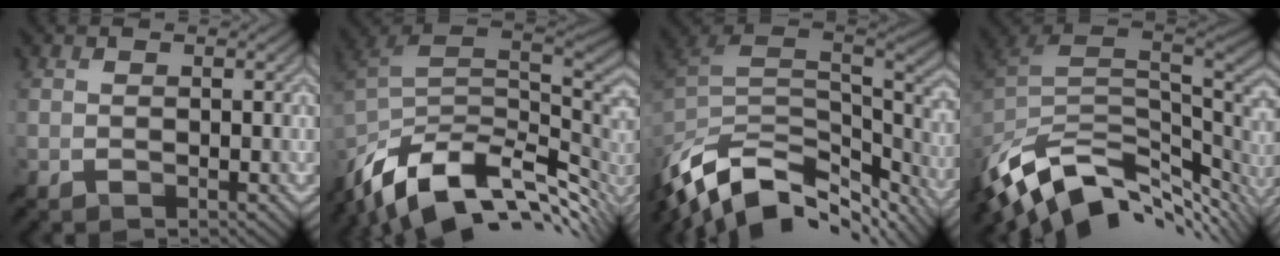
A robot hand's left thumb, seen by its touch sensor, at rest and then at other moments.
{"total": 14.0, "force": [-5.6, 7.1, 10.6], "torque": [-0.240, -0.006, -0.106]}
{"total": 14.4, "force": [-8.7, 6.8, 9.2], "torque": [-0.230, -0.016, -0.146]}
{"total": 13.4, "force": [-6.2, 7.1, 9.5], "torque": [-0.217, -0.018, -0.104]}